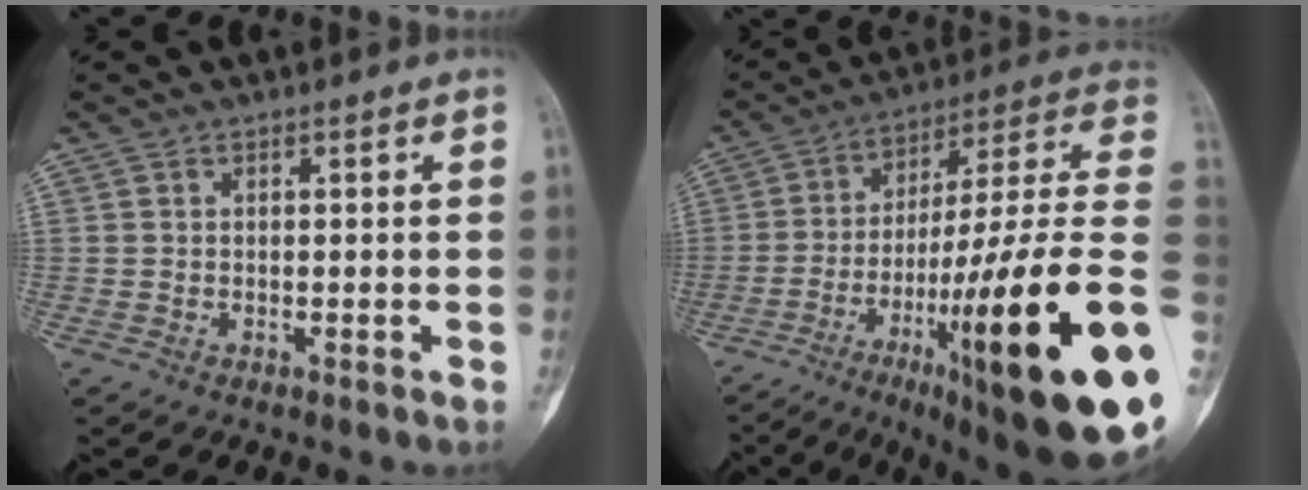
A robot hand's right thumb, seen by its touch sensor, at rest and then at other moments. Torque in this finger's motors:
{"motor_torque": [3.42, 1.59, 2.27, -0.49, 0.79]}